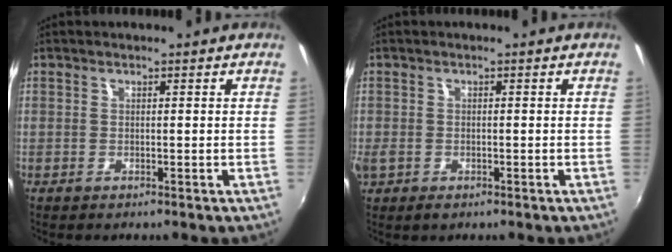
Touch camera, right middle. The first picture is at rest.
{"total": 3.6, "force": [-1.5, 2.5, 2.2], "torque": [-0.044, -0.011, -0.025]}